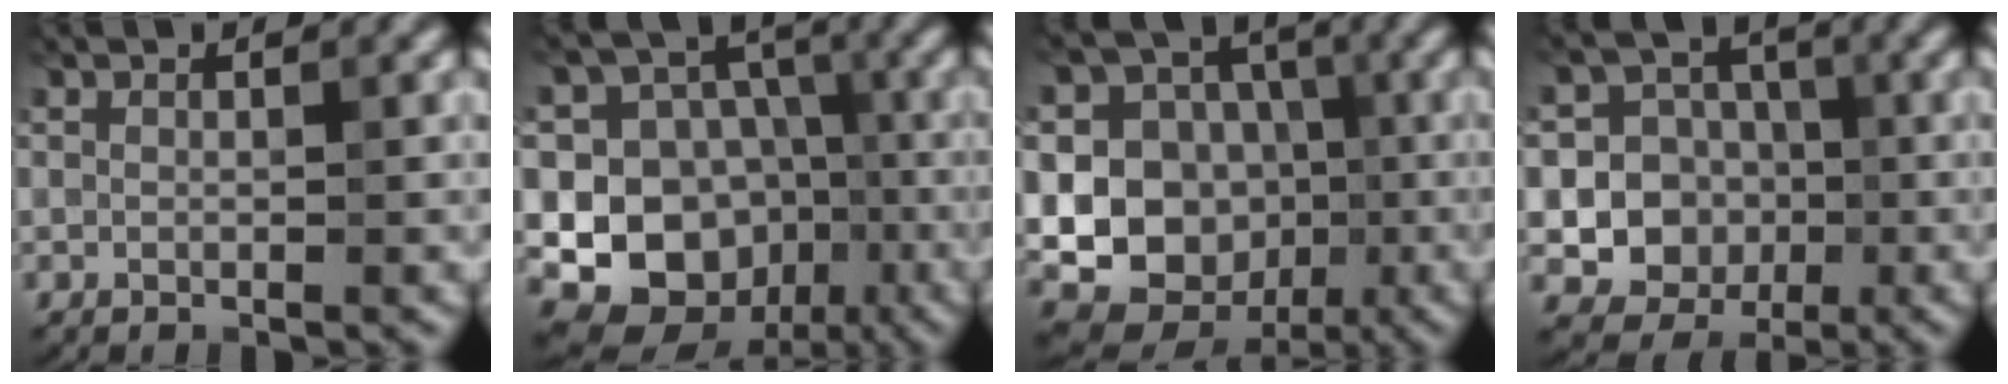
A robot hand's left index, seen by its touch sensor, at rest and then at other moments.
{"total": 11.3, "force": [-2.9, 10.1, 4.3], "torque": [-0.072, 0.006, -0.070]}
{"total": 15.8, "force": [-2.3, 14.6, 5.8], "torque": [-0.128, 0.000, -0.049]}
{"total": 10.1, "force": [-1.9, 9.5, 2.7], "torque": [-0.042, -0.001, -0.049]}